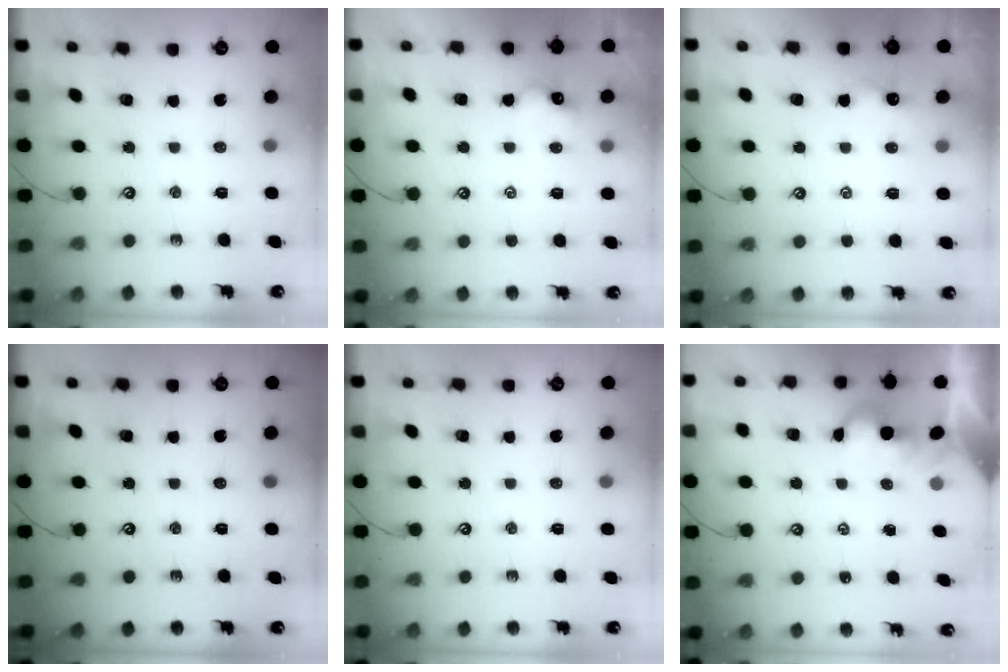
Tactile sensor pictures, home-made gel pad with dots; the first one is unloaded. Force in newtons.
{"total": 0.0}
{"total": 3.6, "press": 3.6, "slide": 0.1}
{"total": 0.0}
{"total": 0.0}
{"total": 2.2, "press": 2.2, "slide": 0.4}